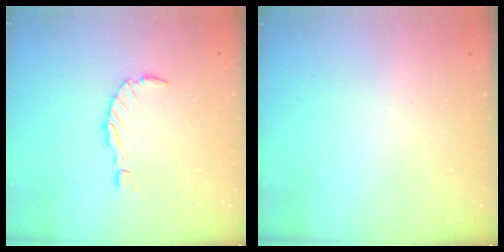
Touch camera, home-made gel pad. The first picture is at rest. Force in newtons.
{"total": 0.0}